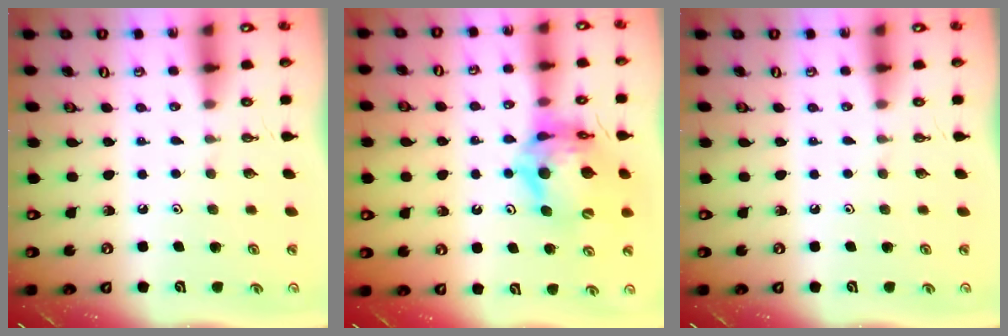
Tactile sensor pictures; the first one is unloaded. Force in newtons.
{"total": 14.9, "press": 14.8, "slide": 1.7}
{"total": 0.0}